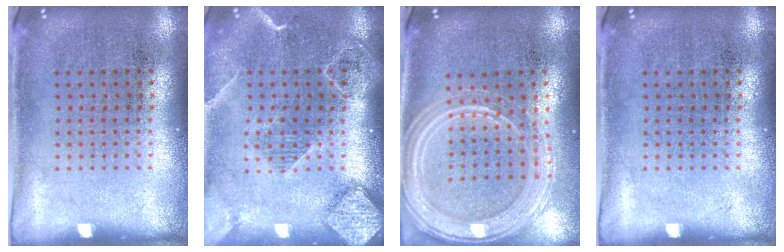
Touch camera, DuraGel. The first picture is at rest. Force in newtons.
{"total": 2.2, "press": 1.9, "slide": 1.1}
{"total": 1.8, "press": 1.7, "slide": 0.5}
{"total": 0.0}